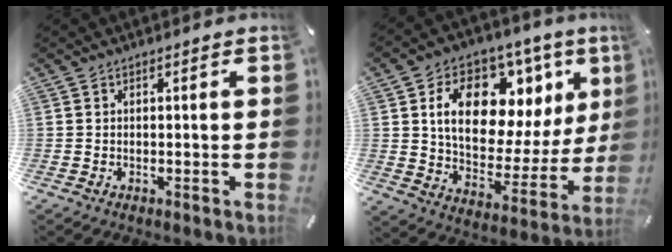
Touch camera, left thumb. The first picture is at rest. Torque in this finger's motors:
{"motor_torque": [1.44, 0.29, 1.96, -0.81, 0.47]}